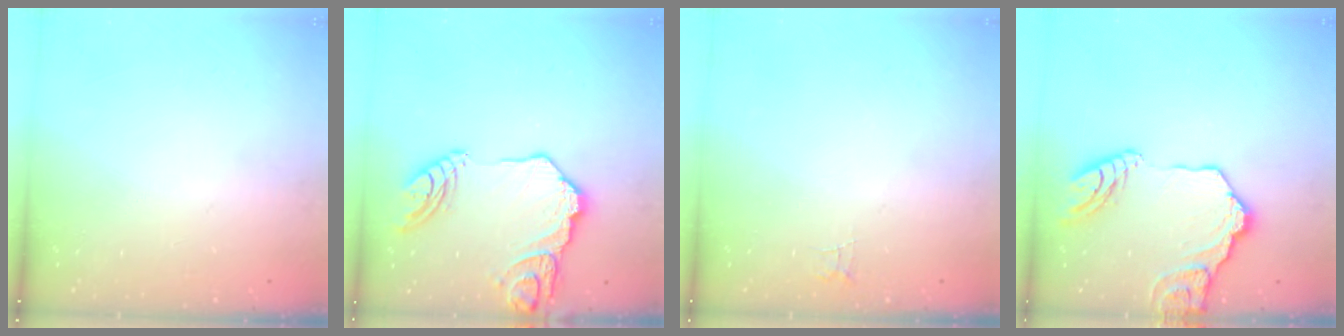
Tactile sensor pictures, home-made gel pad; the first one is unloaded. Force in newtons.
{"total": 16.8, "press": 16.7, "slide": 1.6}
{"total": 2.9, "press": 2.9, "slide": 0.2}
{"total": 17.4, "press": 17.3, "slide": 2.2}